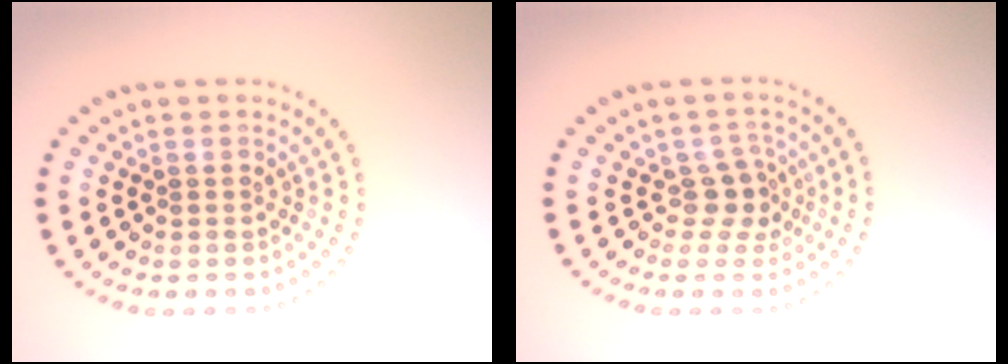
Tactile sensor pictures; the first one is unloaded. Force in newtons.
{"total": 2.3, "press": 1.9, "slide": 1.3}